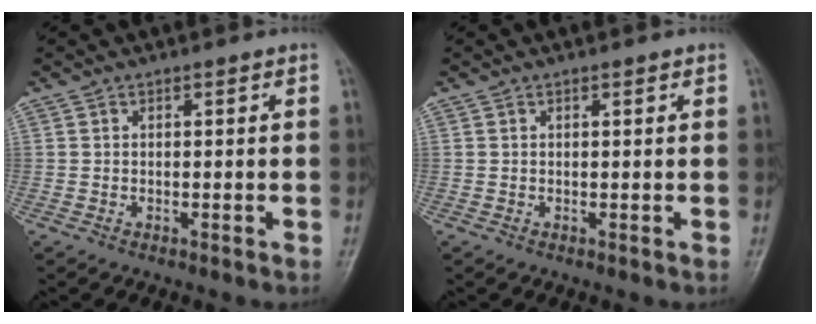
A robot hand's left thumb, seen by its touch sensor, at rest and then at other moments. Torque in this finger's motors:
{"motor_torque": [0.27, 0.02, -0.33, -0.18, -0.01]}